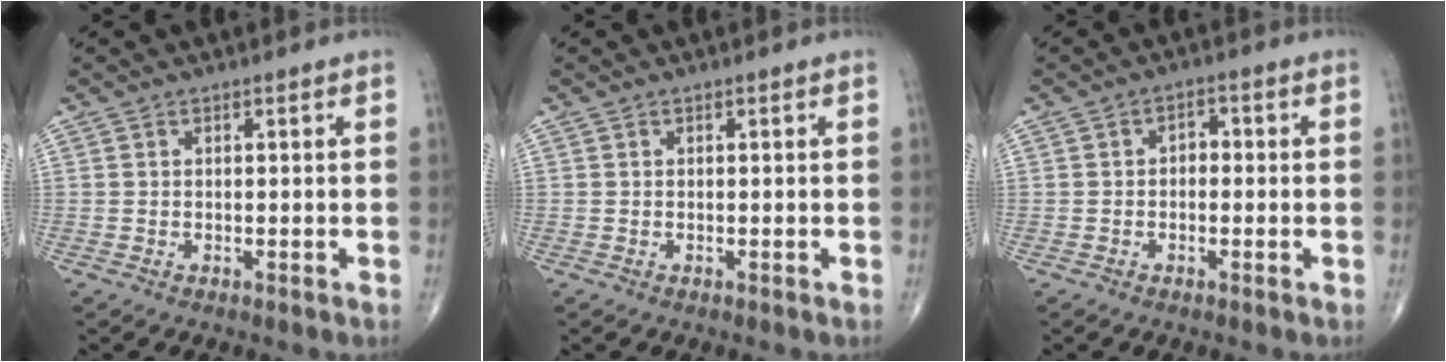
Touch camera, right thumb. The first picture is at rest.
{"total": 0.0}
{"total": 2.6, "force": [-0.2, 1.8, 1.8], "torque": [-0.013, 0.012, -0.010]}